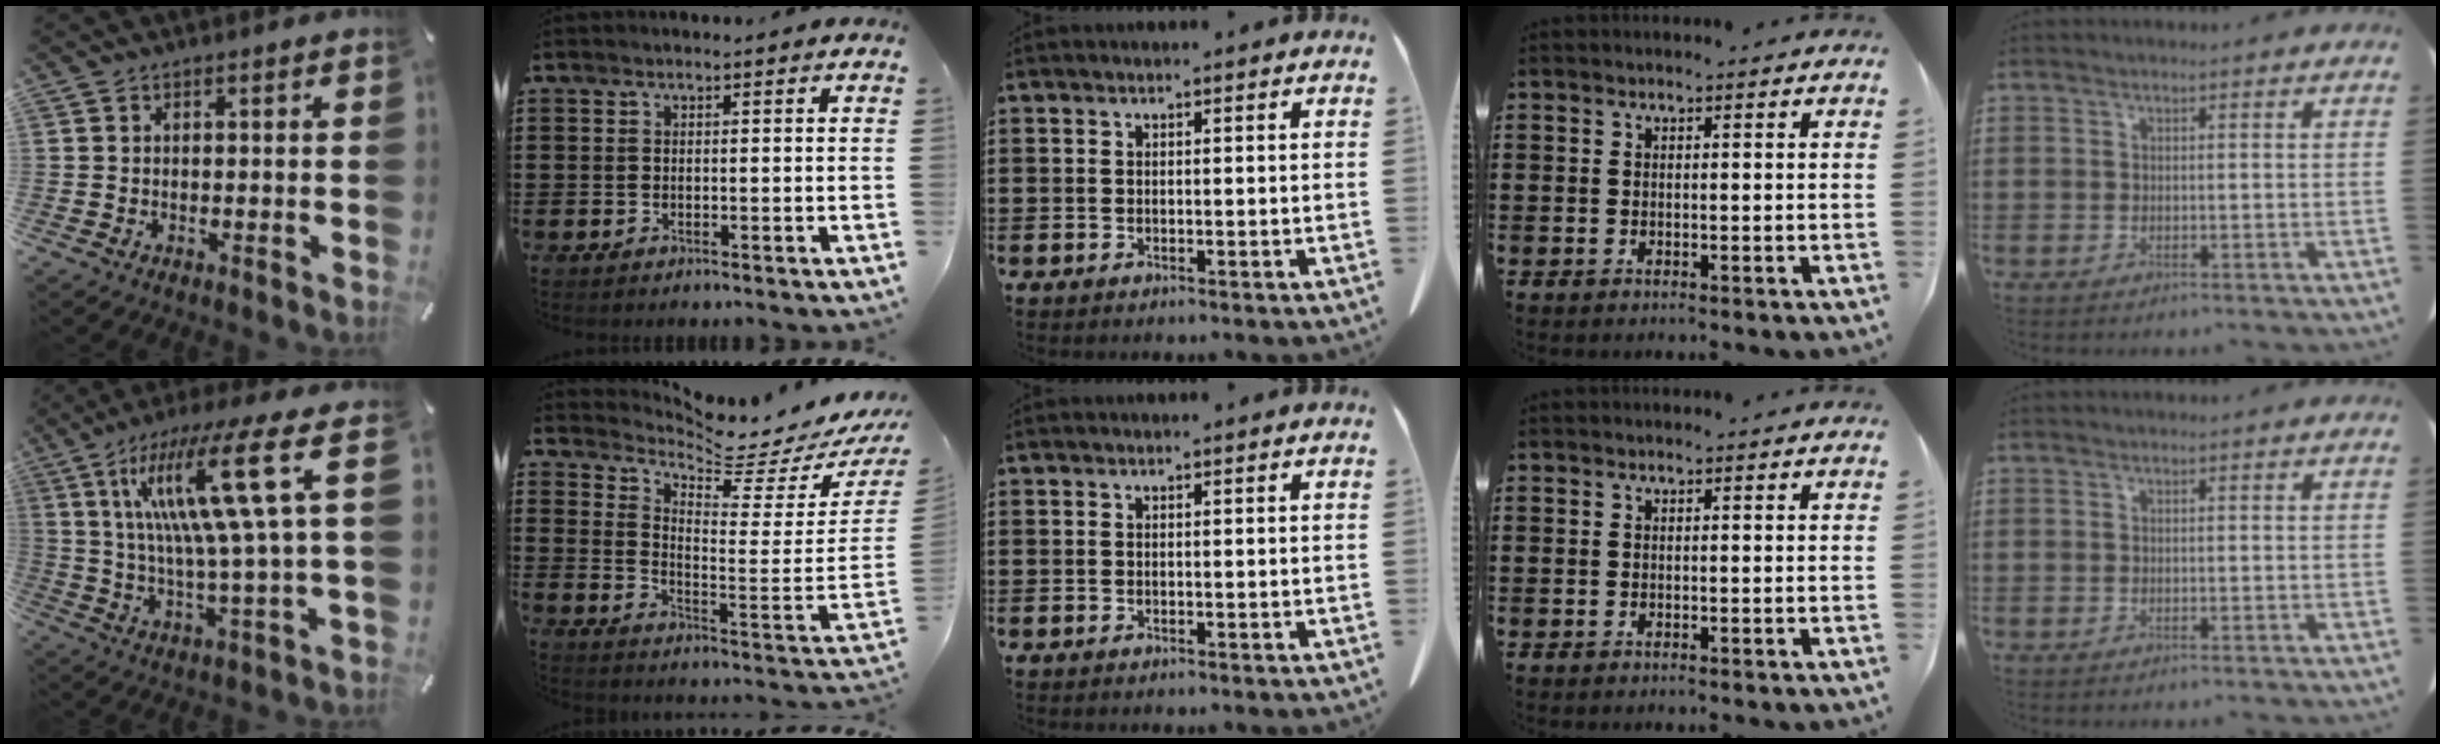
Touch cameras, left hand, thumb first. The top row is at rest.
{"thumb": {"total": 22.2, "force": [7.0, 2.9, 20.9], "torque": [-0.390, -0.025, 0.086]}, "index": {"total": 5.7, "force": [5.4, 0.0, 1.8], "torque": [-0.049, -0.063, 0.083]}}